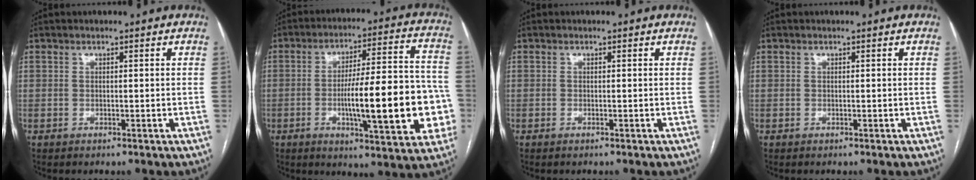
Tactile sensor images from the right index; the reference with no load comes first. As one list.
[{"total": 19.7, "force": [-4.1, 3.8, 18.9], "torque": [-0.233, 0.025, -0.050]}, {"total": 0.0}, {"total": 0.0}]